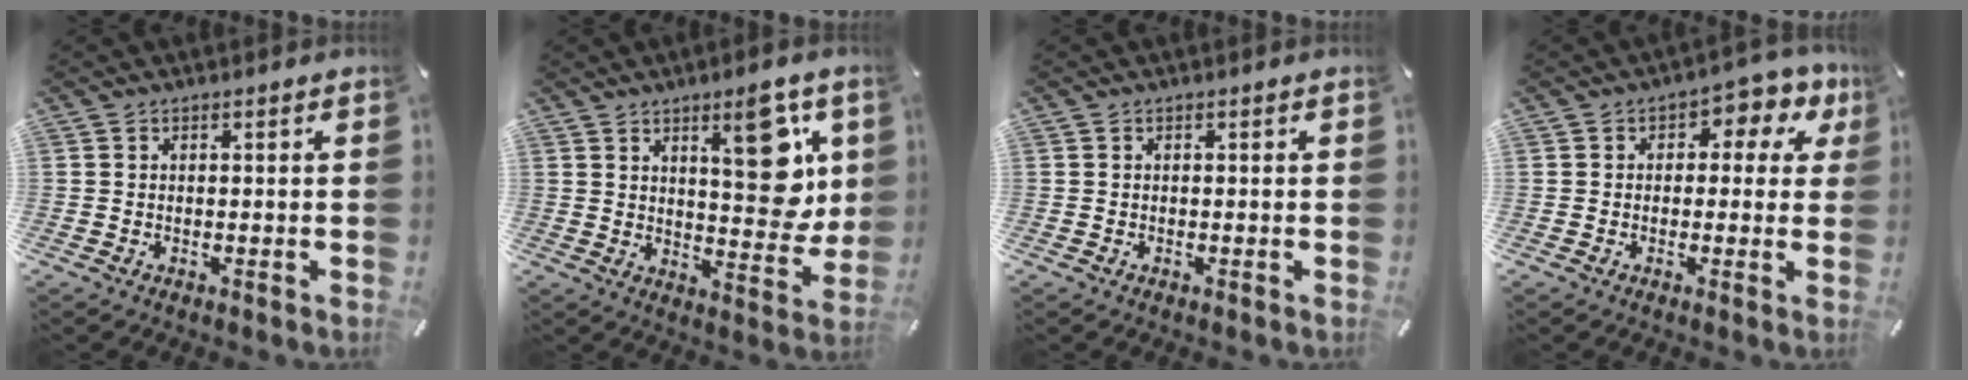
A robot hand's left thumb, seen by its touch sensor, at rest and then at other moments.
{"total": 15.6, "force": [6.6, 6.9, 12.4], "torque": [-0.135, -0.041, 0.102]}
{"total": 0.0}
{"total": 5.5, "force": [1.3, 3.8, 3.8], "torque": [-0.043, -0.003, 0.012]}